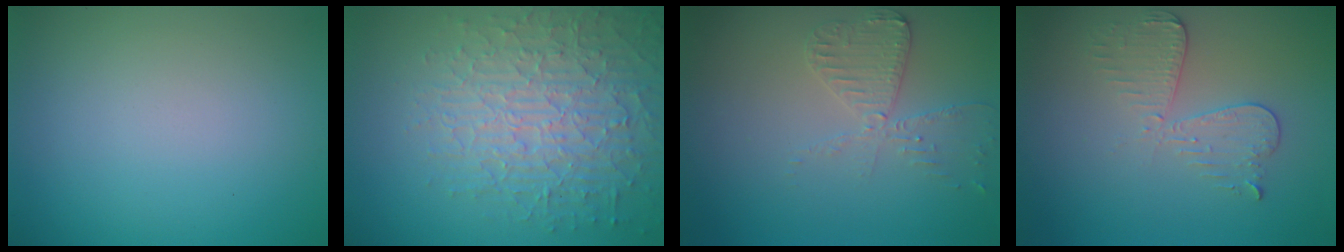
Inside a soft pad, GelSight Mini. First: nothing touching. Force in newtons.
{"total": 6.6, "press": 5.1, "slide": 4.2}
{"total": 2.9, "press": 2.8, "slide": 0.6}
{"total": 3.0, "press": 2.7, "slide": 1.2}